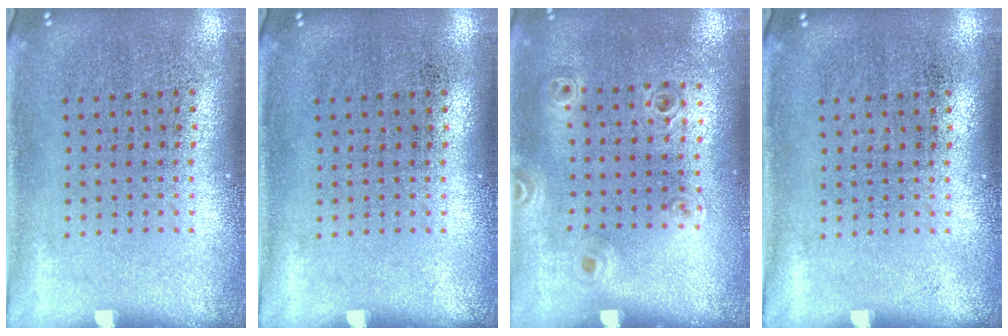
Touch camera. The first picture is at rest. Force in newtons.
{"total": 0.0}
{"total": 0.9, "press": 0.9, "slide": 0.3}
{"total": 0.0}